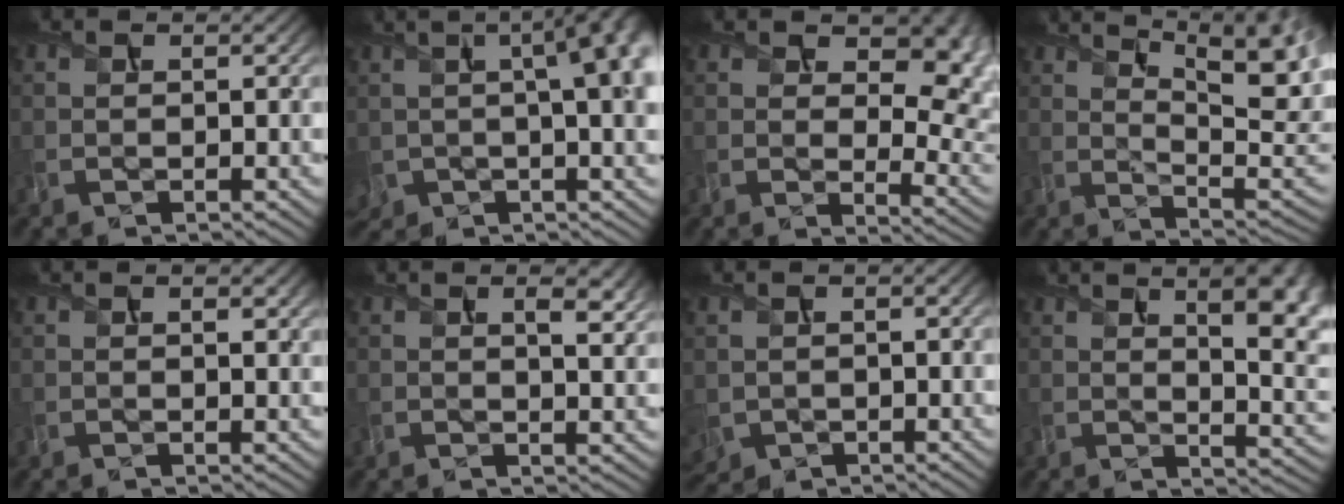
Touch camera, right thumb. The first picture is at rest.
{"total": 13.5, "force": [1.9, 6.9, 11.5], "torque": [-0.185, 0.003, 0.038]}
{"total": 10.9, "force": [4.4, 5.9, 7.9], "torque": [-0.122, -0.017, 0.079]}
{"total": 16.7, "force": [8.1, 6.4, 13.1], "torque": [-0.186, 0.040, 0.133]}
{"total": 1.5, "force": [0.8, 0.4, 1.2], "torque": [-0.021, 0.000, 0.016]}
{"total": 4.8, "force": [2.4, 1.6, 3.9], "torque": [-0.065, 0.003, 0.040]}
{"total": 2.6, "force": [-0.3, 2.3, 1.1], "torque": [-0.042, -0.014, -0.003]}
{"total": 13.0, "force": [4.1, 5.1, 11.3], "torque": [-0.135, 0.024, 0.061]}